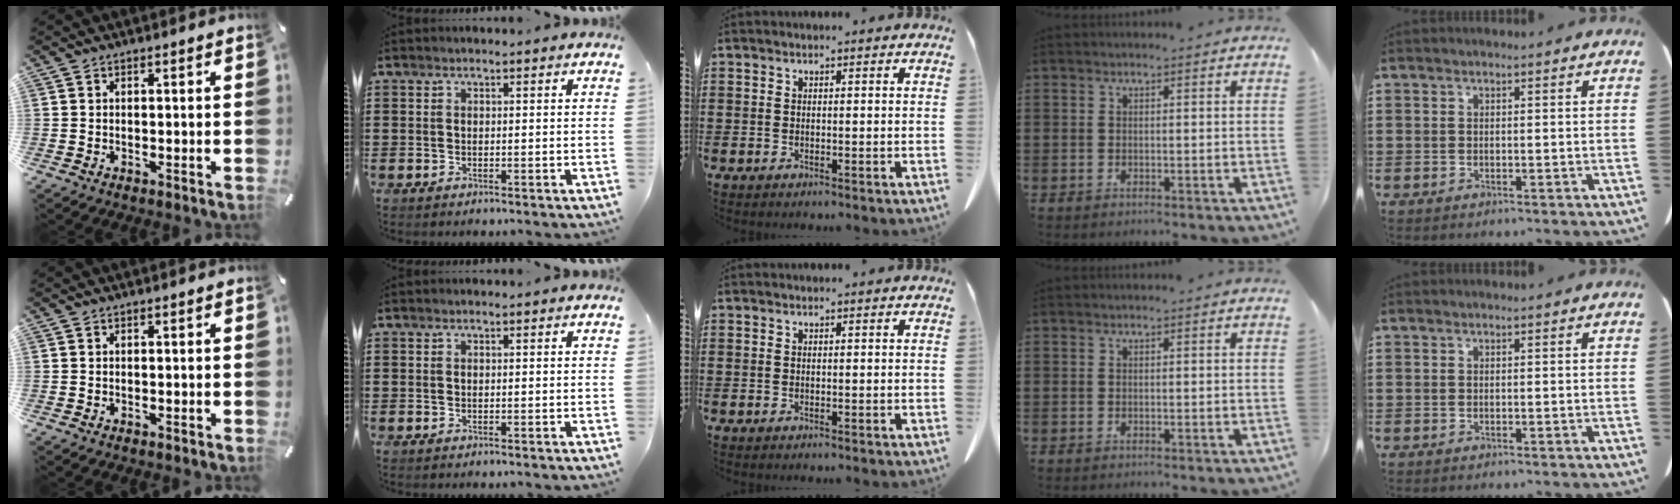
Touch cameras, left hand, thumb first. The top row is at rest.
{}